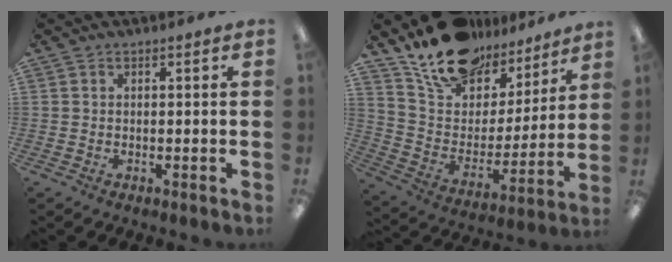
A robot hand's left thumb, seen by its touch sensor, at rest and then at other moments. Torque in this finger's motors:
{"motor_torque": [0.91, 0.91, 1.40, -1.37, 0.24]}